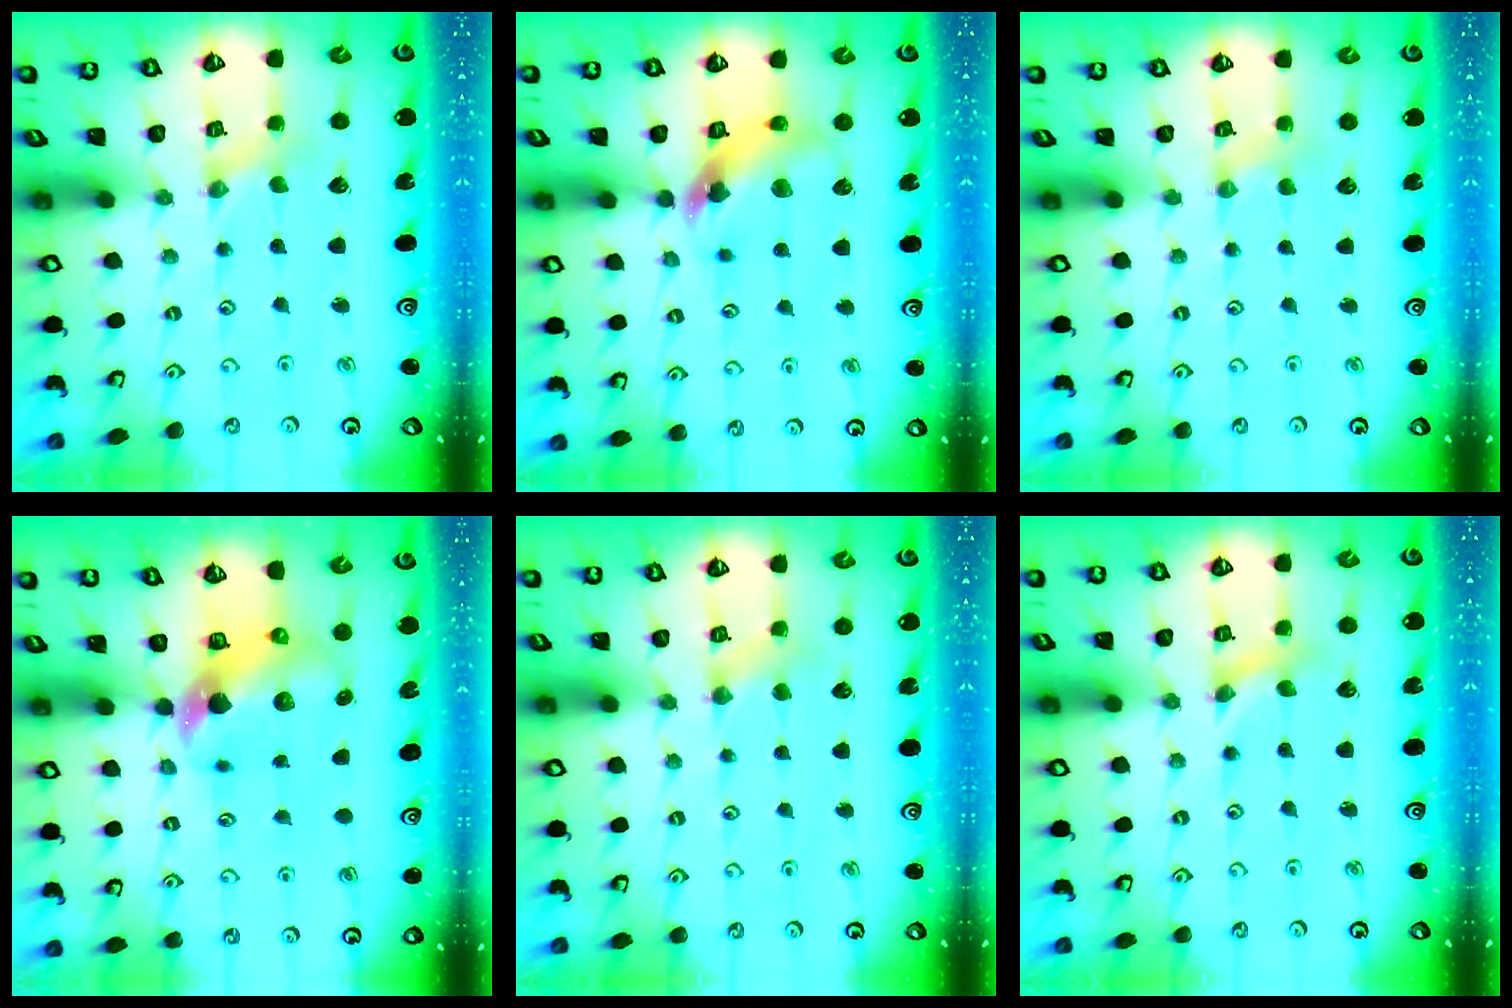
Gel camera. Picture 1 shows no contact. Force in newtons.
{"total": 11.0, "press": 10.9, "slide": 1.4}
{"total": 1.7, "press": 1.7, "slide": 0.3}
{"total": 8.3, "press": 8.2, "slide": 1.2}
{"total": 2.8, "press": 2.7, "slide": 0.6}
{"total": 1.4, "press": 1.4, "slide": 0.2}